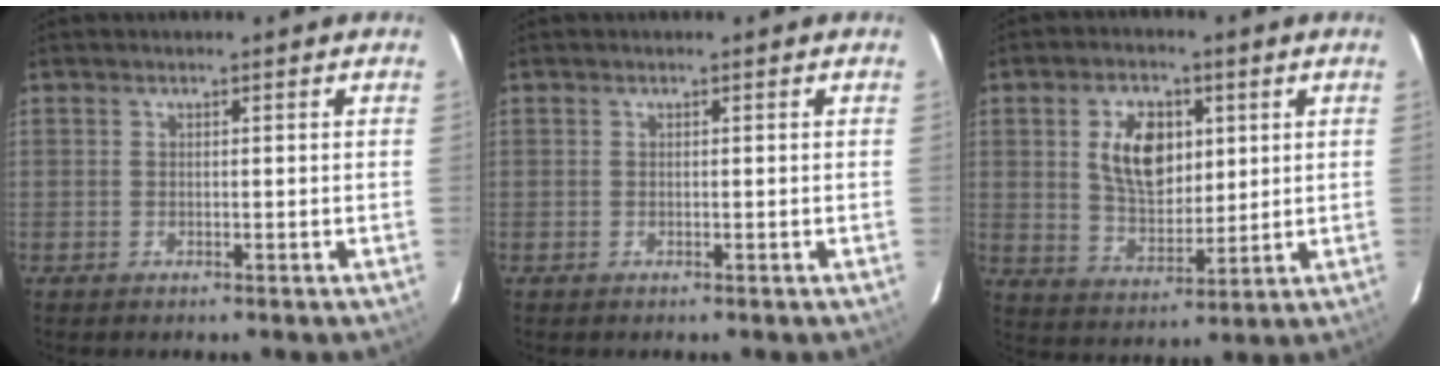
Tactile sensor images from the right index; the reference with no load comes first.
{"total": 0.0}
{"total": 10.8, "force": [3.1, 6.5, 8.1], "torque": [-0.147, 0.012, 0.066]}